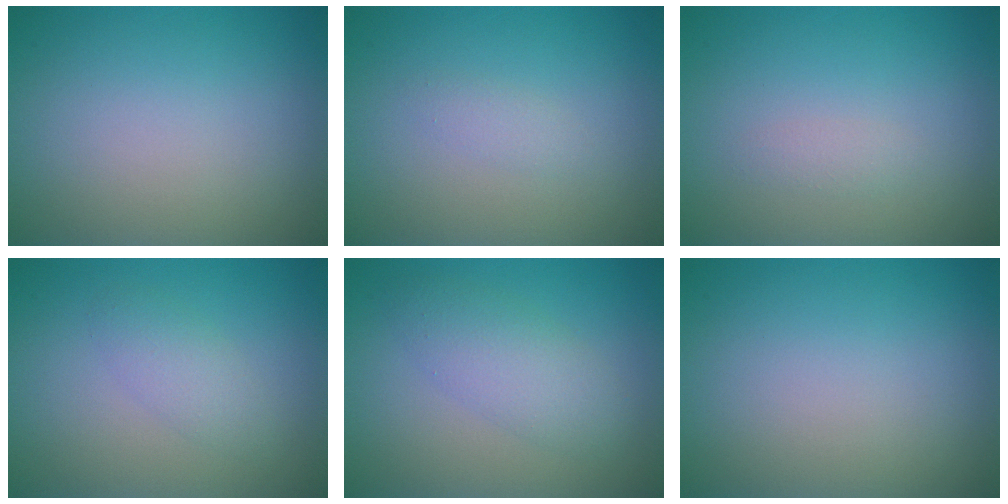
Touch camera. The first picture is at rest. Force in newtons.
{"total": 0.9, "press": 0.9, "slide": 0.0}
{"total": 0.8, "press": 0.8, "slide": 0.0}
{"total": 1.9, "press": 1.9, "slide": 0.2}
{"total": 2.3, "press": 2.3, "slide": 0.2}
{"total": 0.0}